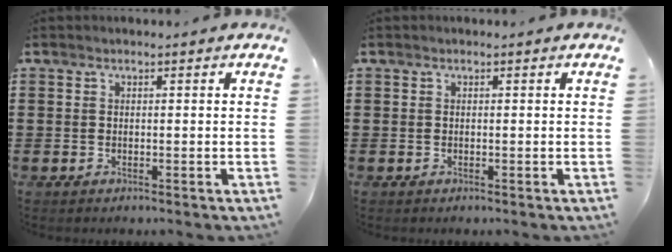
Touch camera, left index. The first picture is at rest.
{"total": 0.0}